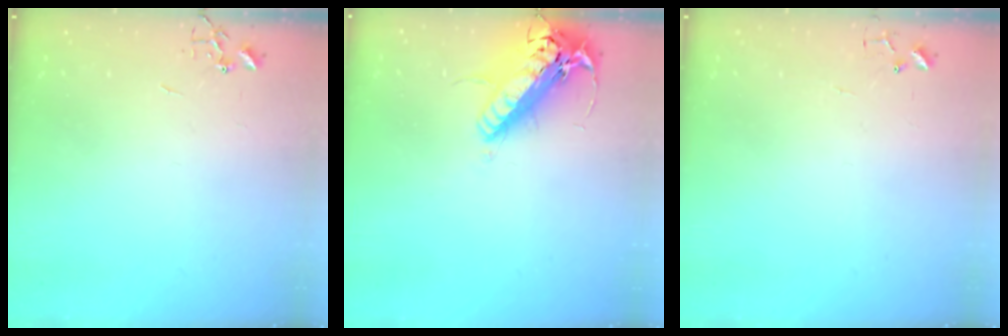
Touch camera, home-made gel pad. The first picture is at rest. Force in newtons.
{"total": 19.5, "press": 19.1, "slide": 3.7}
{"total": 4.9, "press": 4.8, "slide": 0.4}